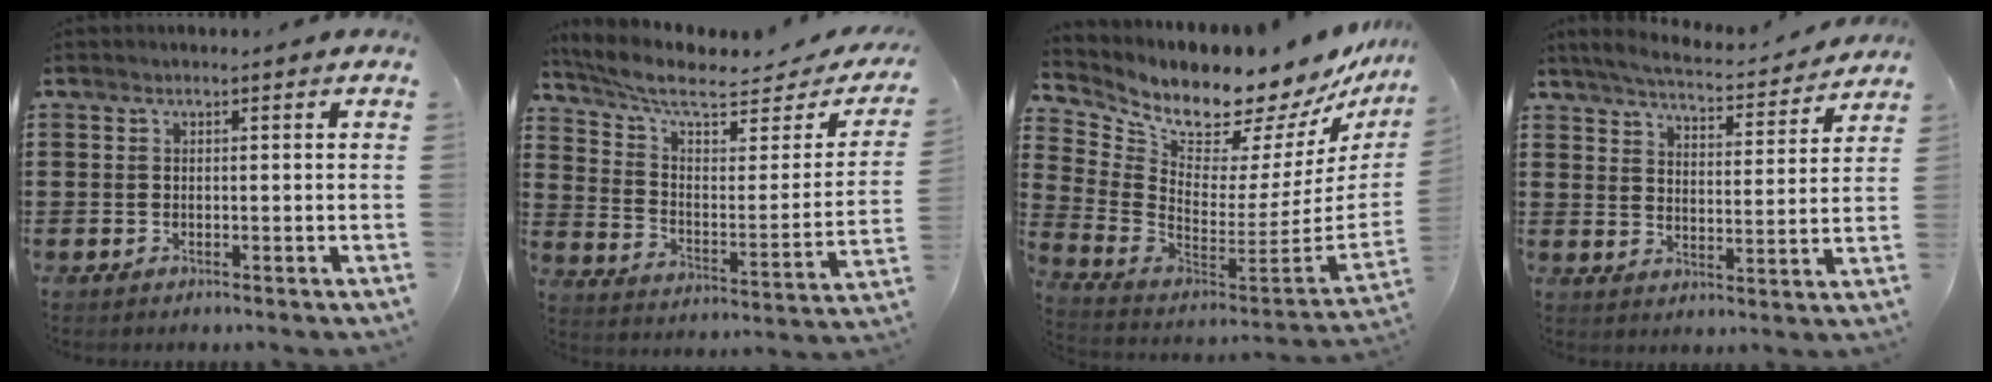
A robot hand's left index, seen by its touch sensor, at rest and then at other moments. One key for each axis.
{"total": 7.8, "fx": 6.1, "fy": 1.9, "fz": 4.6, "tx": -0.109, "ty": -0.038, "tz": 0.102}
{"total": 9.2, "fx": 8.7, "fy": 2.0, "fz": 2.4, "tx": -0.086, "ty": -0.086, "tz": 0.146}
{"total": 4.4, "fx": 4.3, "fy": 0.0, "fz": 1.1, "tx": -0.045, "ty": -0.032, "tz": 0.069}